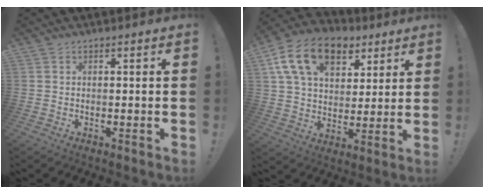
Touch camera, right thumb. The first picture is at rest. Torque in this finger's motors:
{"motor_torque": [0.17, 2.03, 0.61, 0.69, 0.16]}